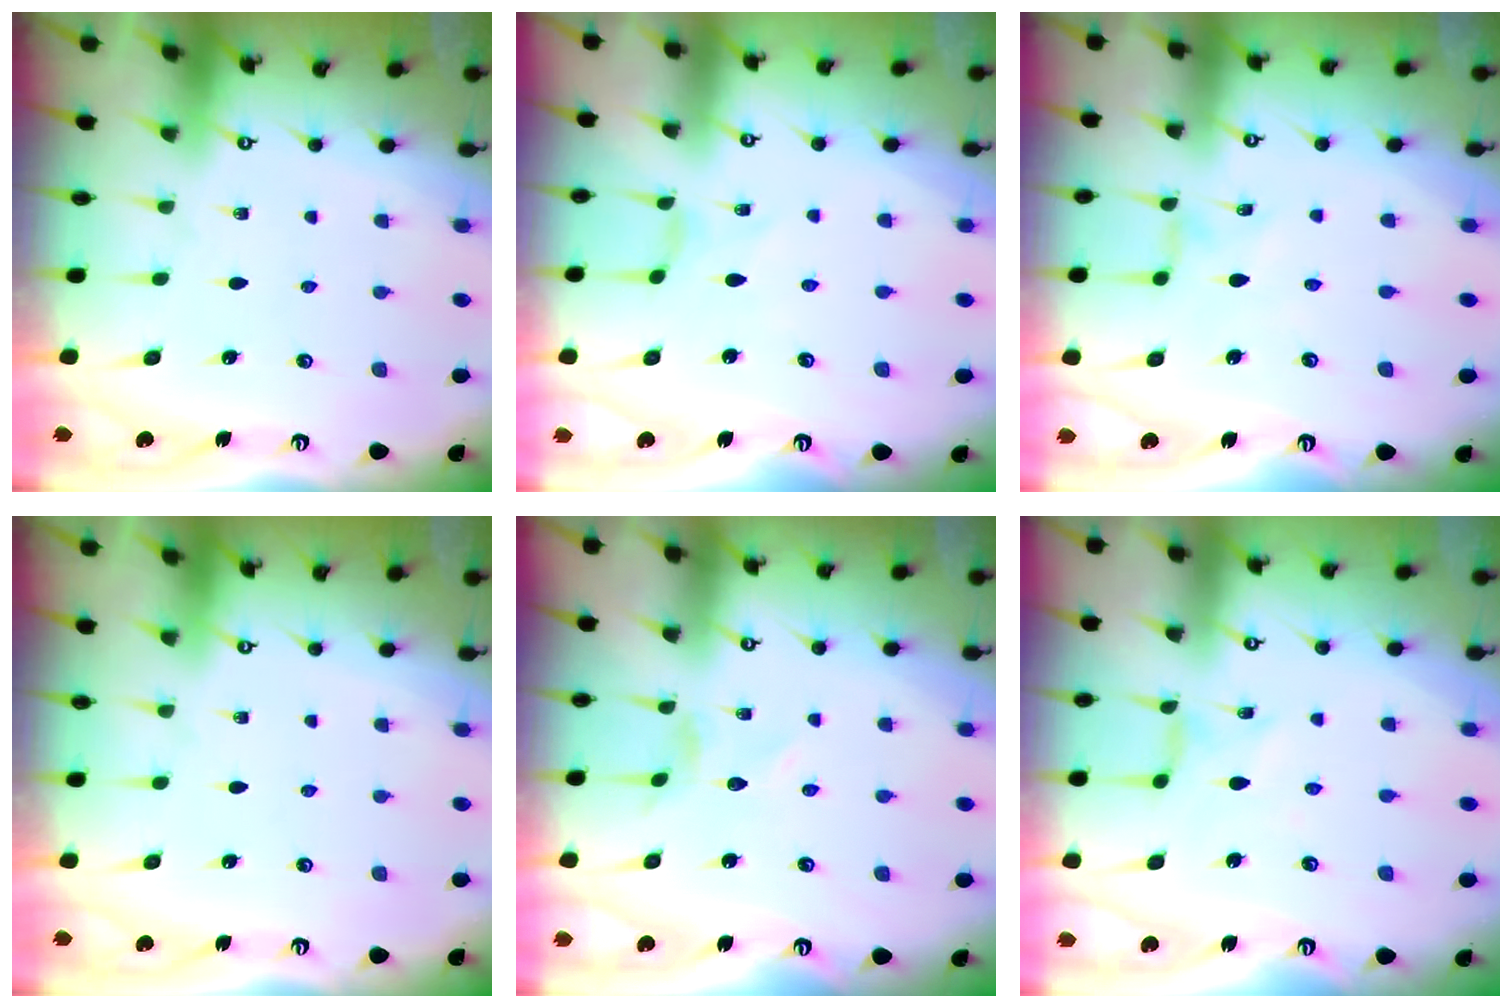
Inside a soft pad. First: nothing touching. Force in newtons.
{"total": 0.0}
{"total": 0.0}
{"total": 0.0}
{"total": 2.2, "press": 2.2, "slide": 0.1}
{"total": 1.1, "press": 1.0, "slide": 0.3}